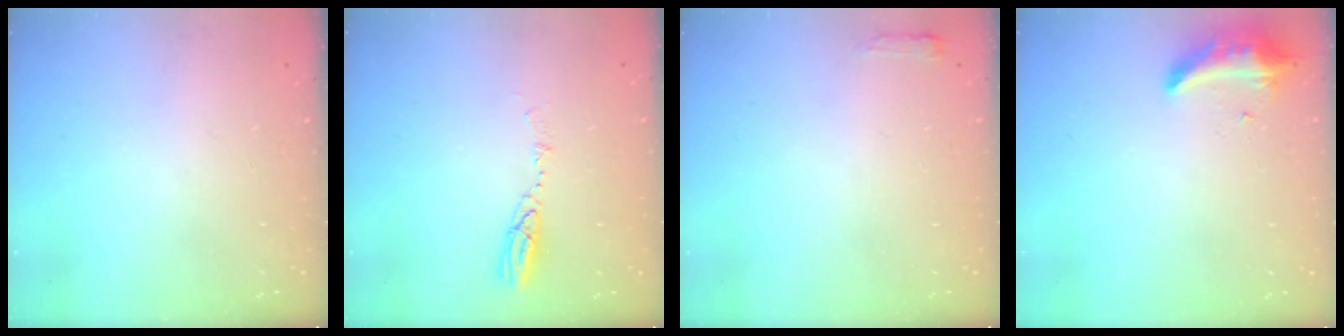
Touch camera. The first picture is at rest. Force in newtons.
{"total": 4.3, "press": 4.3, "slide": 0.4}
{"total": 2.7, "press": 2.6, "slide": 0.5}
{"total": 8.6, "press": 8.6, "slide": 0.3}